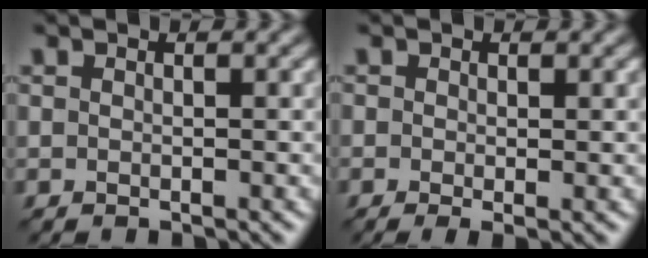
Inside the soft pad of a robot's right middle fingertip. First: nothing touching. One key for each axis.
{"total": 1.2, "fx": -0.2, "fy": 0.2, "fz": 1.1, "tx": -0.018, "ty": -0.007, "tz": -0.004}